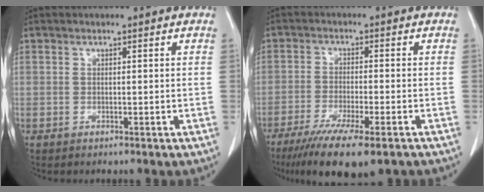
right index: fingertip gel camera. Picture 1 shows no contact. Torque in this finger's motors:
{"motor_torque": [1.33, -0.81, 0.42, 0.16]}